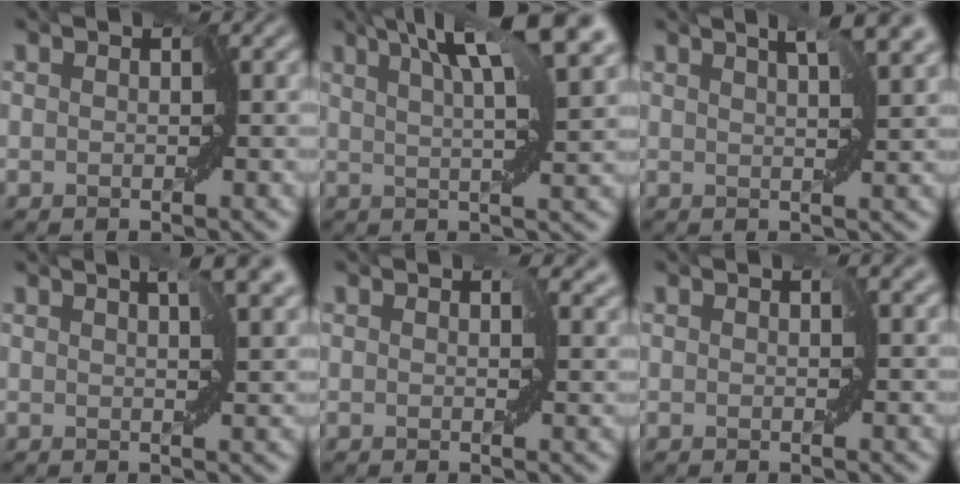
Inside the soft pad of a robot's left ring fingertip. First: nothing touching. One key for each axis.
{"total": 9.7, "fx": 5.8, "fy": 1.8, "fz": 7.5, "tx": -0.087, "ty": 0.038, "tz": 0.075}
{"total": 3.4, "fx": 2.4, "fy": 0.0, "fz": 2.4, "tx": -0.035, "ty": 0.006, "tz": 0.039}
{"total": 3.9, "fx": 2.1, "fy": 1.1, "fz": 3.1, "tx": -0.046, "ty": 0.004, "tz": 0.040}
{"total": 1.8, "fx": 1.0, "fy": 1.1, "fz": 1.0, "tx": -0.016, "ty": -0.002, "tz": 0.016}
{"total": 1.2, "fx": 0.7, "fy": 0.5, "fz": 0.8, "tx": -0.009, "ty": 0.005, "tz": 0.007}